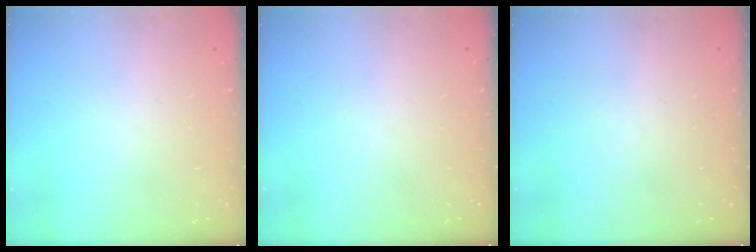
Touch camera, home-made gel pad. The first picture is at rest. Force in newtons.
{"total": 0.0}
{"total": 0.0}